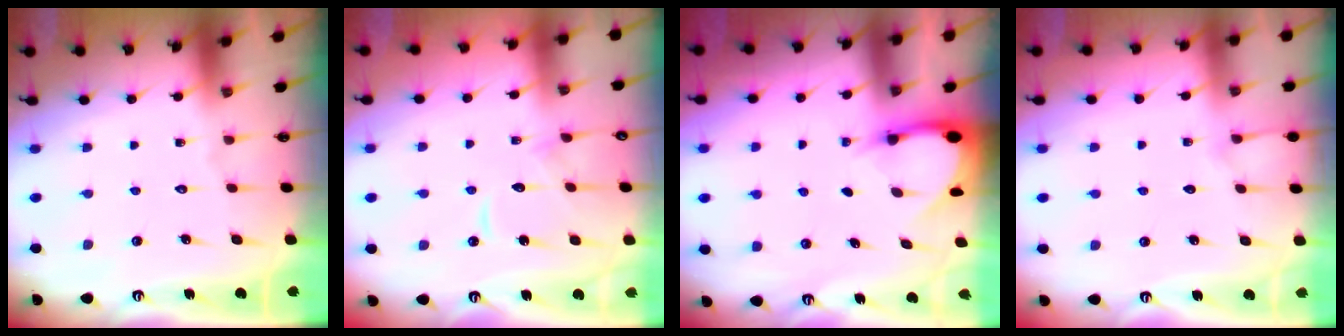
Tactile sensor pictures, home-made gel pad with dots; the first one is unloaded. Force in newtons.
{"total": 10.4, "press": 10.4, "slide": 1.1}
{"total": 3.4, "press": 3.4, "slide": 0.2}
{"total": 3.5, "press": 3.5, "slide": 0.6}